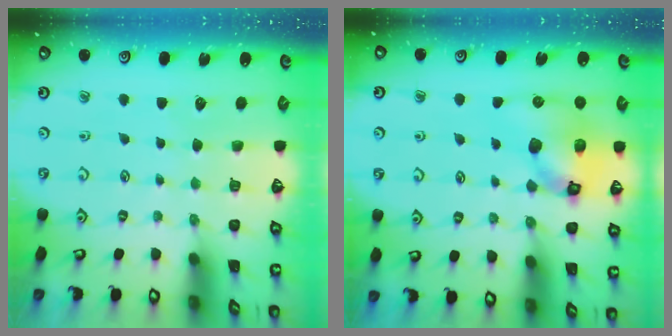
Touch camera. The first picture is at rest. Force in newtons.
{"total": 13.7, "press": 13.6, "slide": 2.1}